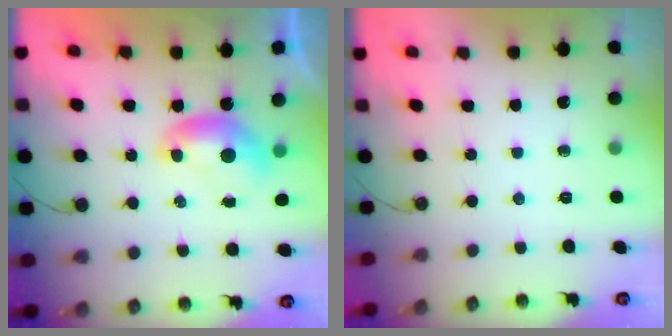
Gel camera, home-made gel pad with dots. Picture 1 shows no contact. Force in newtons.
{"total": 0.0}